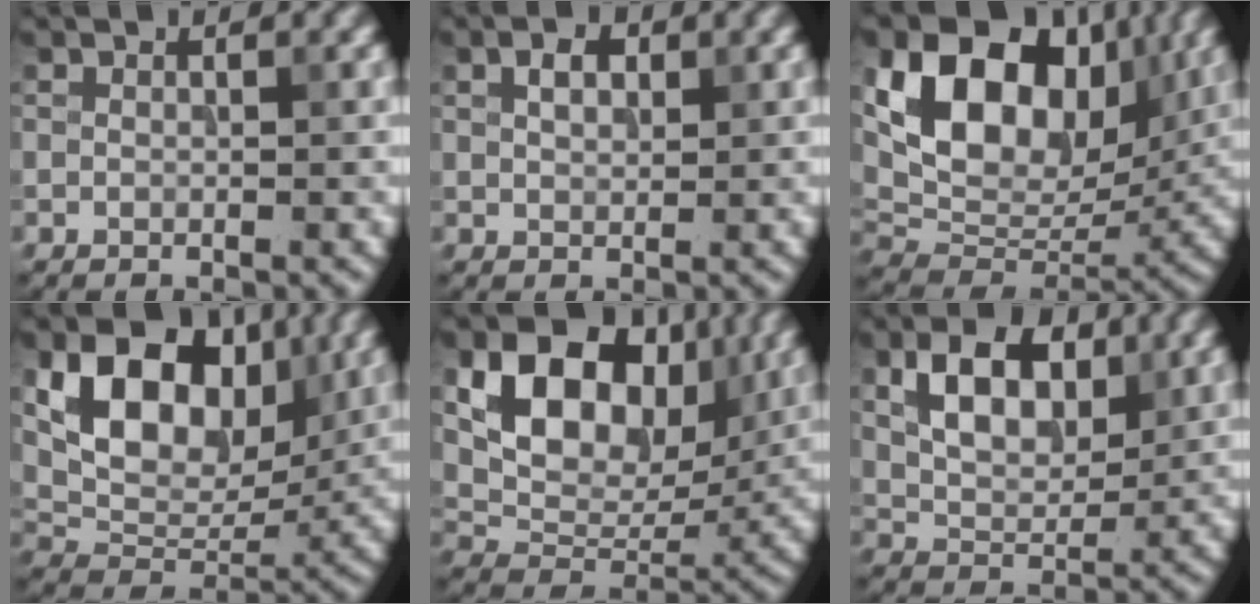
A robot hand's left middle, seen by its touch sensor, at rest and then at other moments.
{"total": 1.9, "force": [0.8, 1.1, 1.3], "torque": [-0.024, 0.004, 0.014]}
{"total": 13.7, "force": [5.1, 8.8, 9.1], "torque": [-0.159, 0.016, 0.091]}
{"total": 10.5, "force": [3.9, 6.9, 6.9], "torque": [-0.122, -0.003, 0.069]}
{"total": 11.0, "force": [4.0, 7.4, 7.1], "torque": [-0.130, -0.003, 0.073]}
{"total": 6.3, "force": [2.2, 3.9, 4.5], "torque": [-0.080, 0.001, 0.037]}